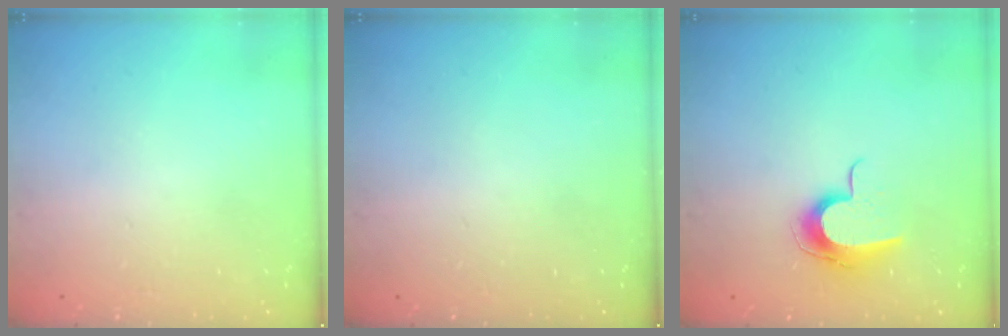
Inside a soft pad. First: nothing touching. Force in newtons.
{"total": 0.0}
{"total": 10.1, "press": 10.1, "slide": 0.6}